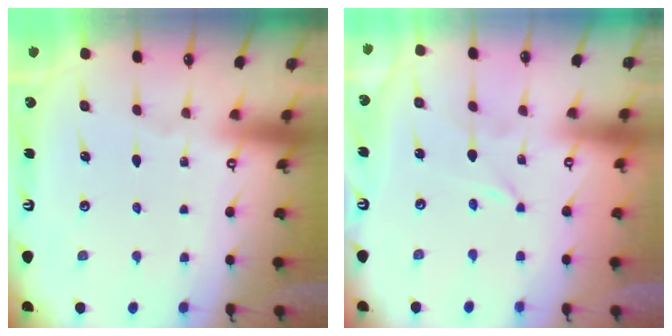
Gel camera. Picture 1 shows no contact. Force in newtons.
{"total": 0.0}